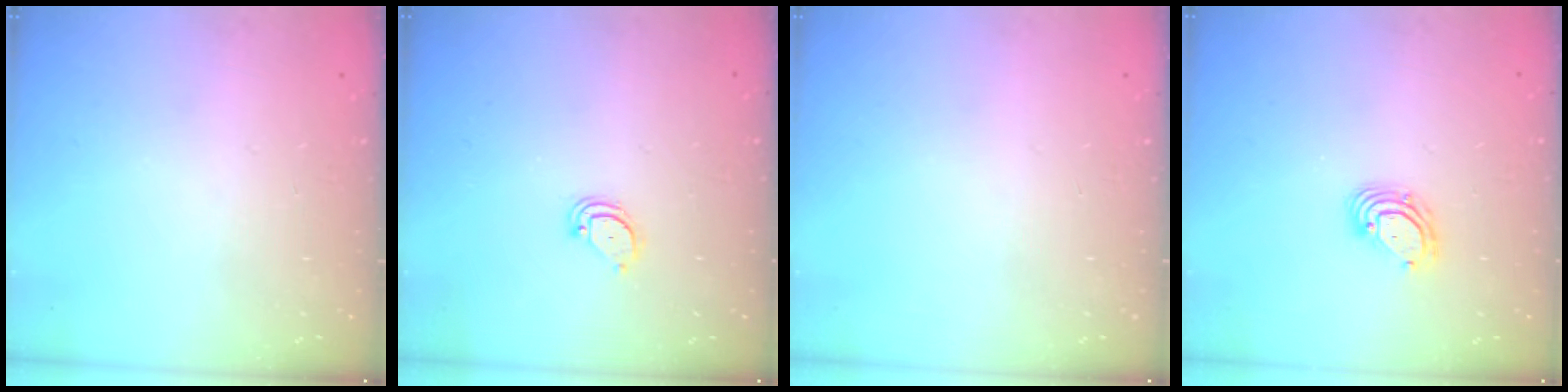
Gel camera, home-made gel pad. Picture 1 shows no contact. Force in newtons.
{"total": 2.6, "press": 2.6, "slide": 0.2}
{"total": 0.0}
{"total": 5.6, "press": 5.6, "slide": 0.7}